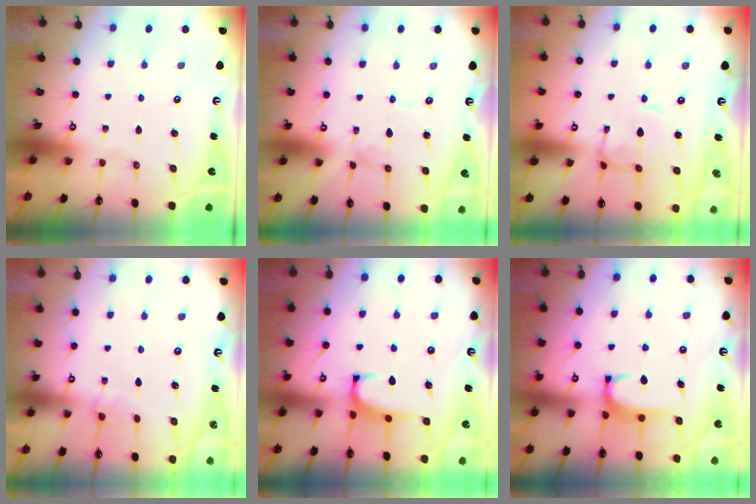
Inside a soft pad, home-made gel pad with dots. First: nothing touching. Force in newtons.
{"total": 1.8, "press": 1.8, "slide": 0.1}
{"total": 1.3, "press": 1.2, "slide": 0.5}
{"total": 1.8, "press": 1.8, "slide": 0.3}
{"total": 1.5, "press": 1.2, "slide": 0.8}
{"total": 2.7, "press": 2.7, "slide": 0.4}